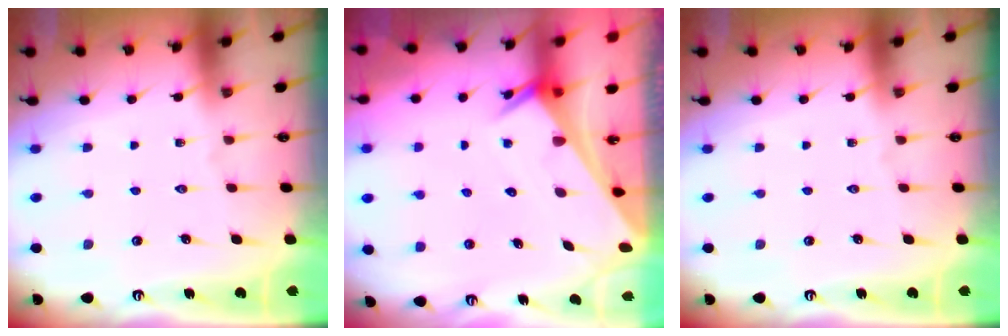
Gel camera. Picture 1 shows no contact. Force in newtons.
{"total": 2.6, "press": 2.6, "slide": 0.1}
{"total": 0.0}